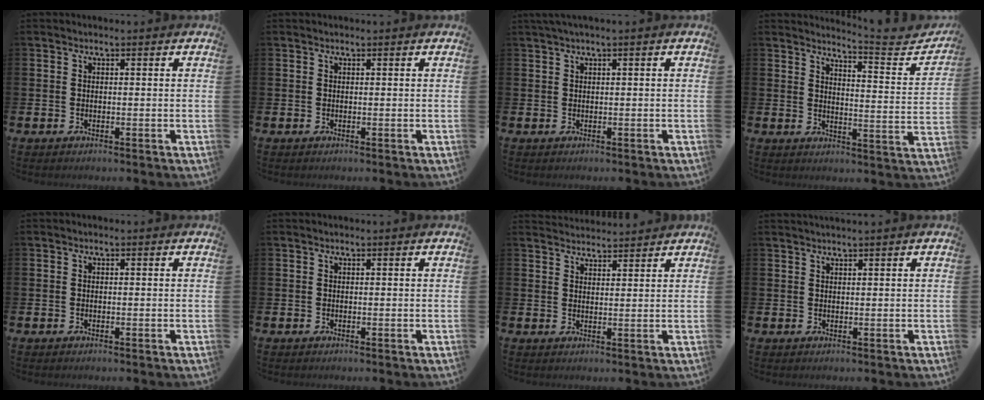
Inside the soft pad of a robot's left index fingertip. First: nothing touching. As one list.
[{"total": 0.0}, {"total": 0.9, "force": [0.5, -0.1, 0.8], "torque": [-0.015, 0.001, 0.008]}, {"total": 4.6, "force": [4.2, 0.3, 1.8], "torque": [-0.021, -0.052, 0.056]}, {"total": 0.0}, {"total": 0.0}, {"total": 3.0, "force": [2.9, 0.3, -0.2], "torque": [-0.004, -0.014, 0.055]}, {"total": 0.8, "force": [0.8, -0.2, 0.2], "torque": [-0.009, 0.002, 0.017]}]